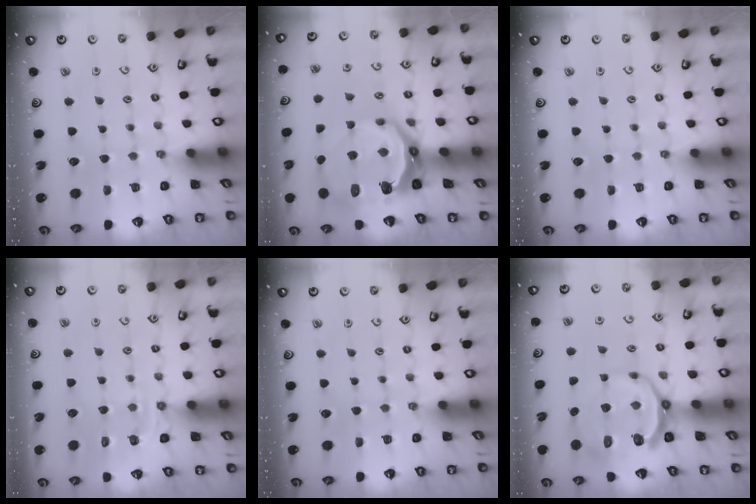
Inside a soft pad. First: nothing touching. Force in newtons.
{"total": 15.7, "press": 14.8, "slide": 5.3}
{"total": 0.0}
{"total": 3.8, "press": 3.4, "slide": 1.6}
{"total": 0.0}
{"total": 10.0, "press": 9.1, "slide": 4.0}